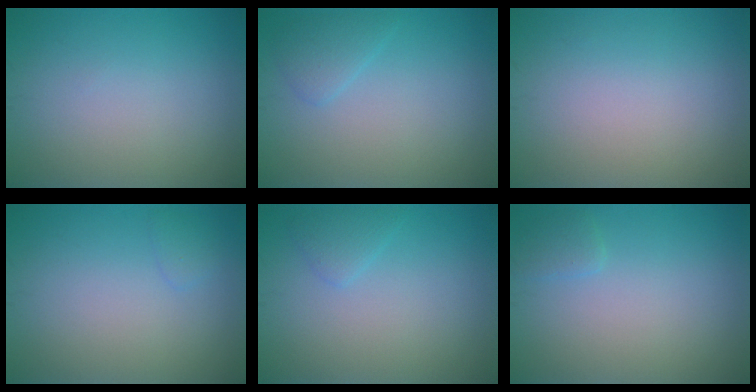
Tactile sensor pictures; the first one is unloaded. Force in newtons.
{"total": 1.6, "press": 1.6, "slide": 0.1}
{"total": 0.0}
{"total": 0.8, "press": 0.8, "slide": 0.0}
{"total": 1.3, "press": 1.3, "slide": 0.1}
{"total": 1.0, "press": 1.0, "slide": 0.1}